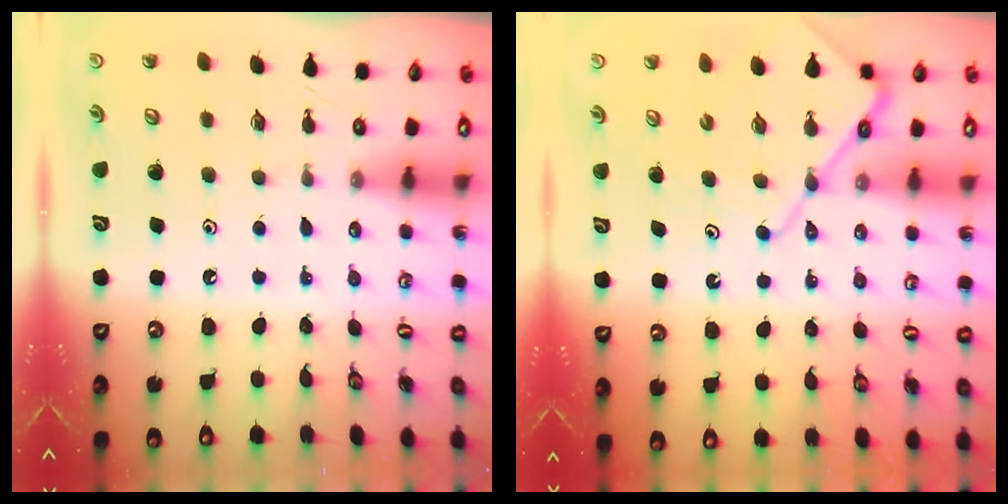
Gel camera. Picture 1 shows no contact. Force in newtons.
{"total": 10.2, "press": 10.1, "slide": 1.0}